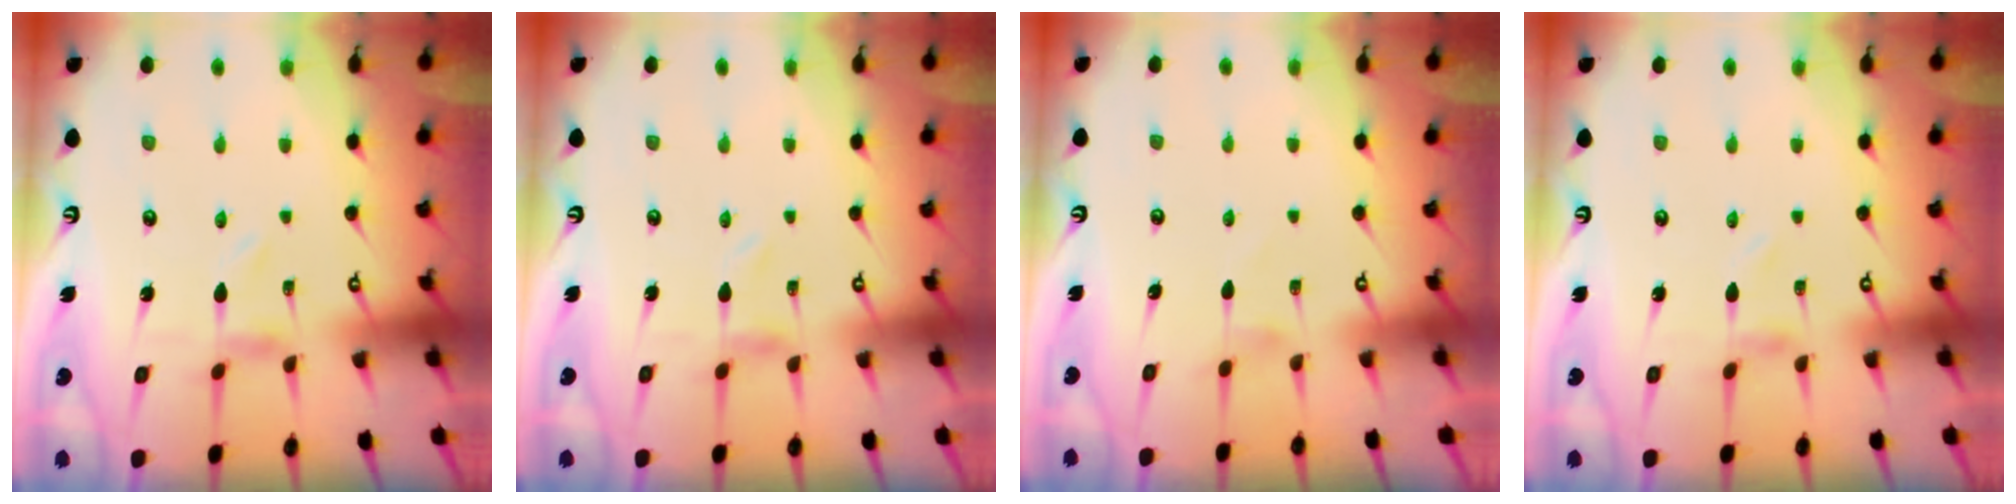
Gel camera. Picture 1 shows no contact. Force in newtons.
{"total": 0.0}
{"total": 1.5, "press": 1.5, "slide": 0.4}
{"total": 1.1, "press": 1.1, "slide": 0.2}